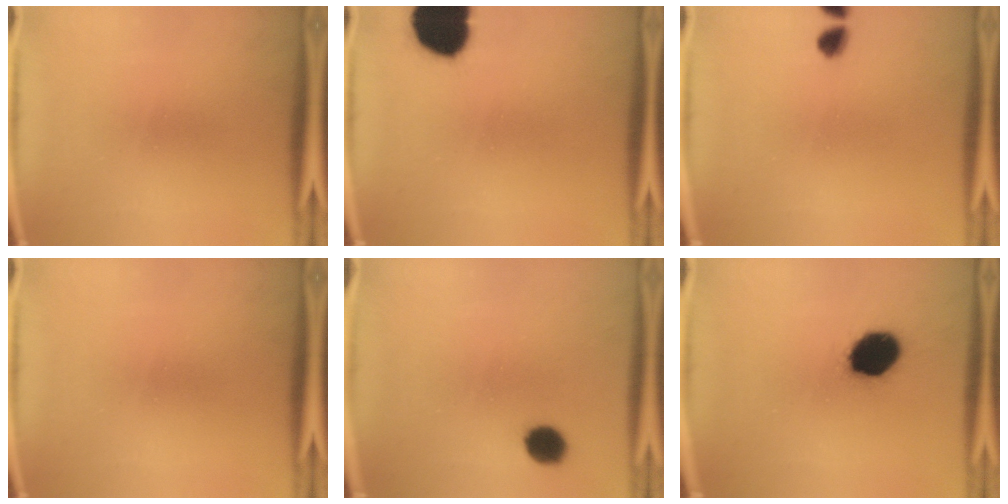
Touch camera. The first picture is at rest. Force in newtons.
{"total": 13.9}
{"total": 2.4}
{"total": 0.0}
{"total": 5.1}
{"total": 13.1}